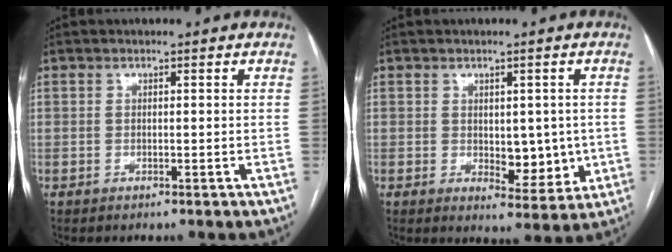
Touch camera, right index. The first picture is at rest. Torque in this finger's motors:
{"motor_torque": [0.09, 0.02, 0.10, 0.02]}